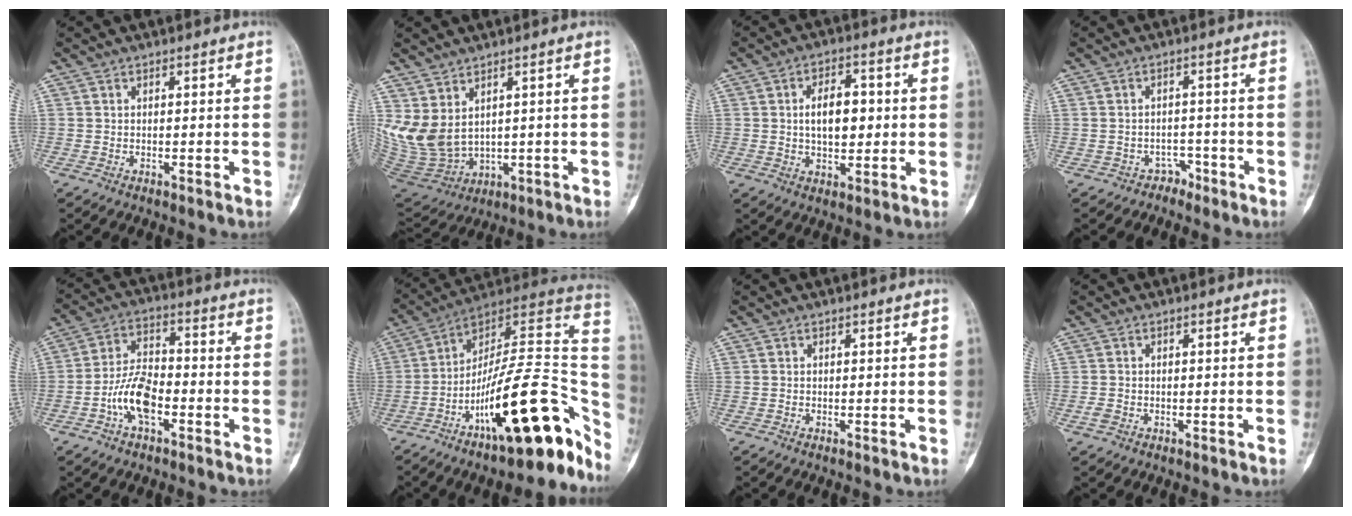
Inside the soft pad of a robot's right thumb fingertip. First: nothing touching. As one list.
[{"total": 11.2, "force": [3.3, 7.1, 7.9], "torque": [-0.157, -0.018, 0.093]}, {"total": 8.5, "force": [0.7, 4.9, 6.9], "torque": [-0.084, 0.005, 0.011]}, {"total": 2.7, "force": [-1.9, 1.8, -0.4], "torque": [0.016, 0.022, -0.031]}, {"total": 9.5, "force": [-3.5, 4.7, 7.4], "torque": [-0.138, 0.032, -0.072]}, {"total": 27.6, "force": [-11.2, 9.0, 23.6], "torque": [-0.271, 0.088, -0.168]}, {"total": 0.0}, {"total": 1.3, "force": [-0.6, 0.9, 0.6], "torque": [-0.015, 0.004, -0.014]}]